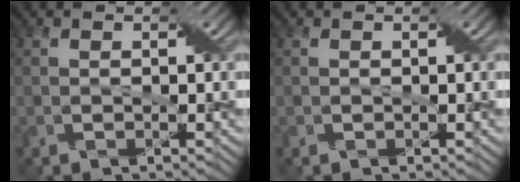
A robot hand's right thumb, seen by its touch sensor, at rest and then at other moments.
{"total": 0.0}